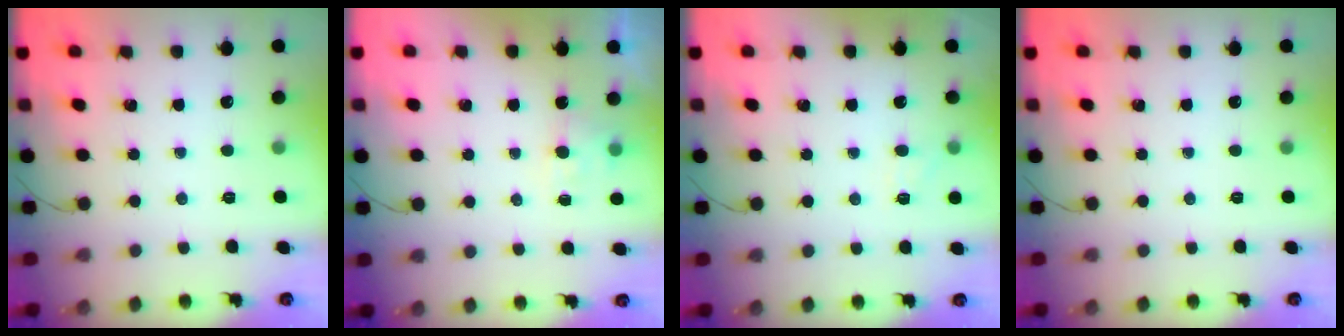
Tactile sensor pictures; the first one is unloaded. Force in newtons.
{"total": 2.6, "press": 2.4, "slide": 1.1}
{"total": 5.0, "press": 4.8, "slide": 1.5}
{"total": 0.0}